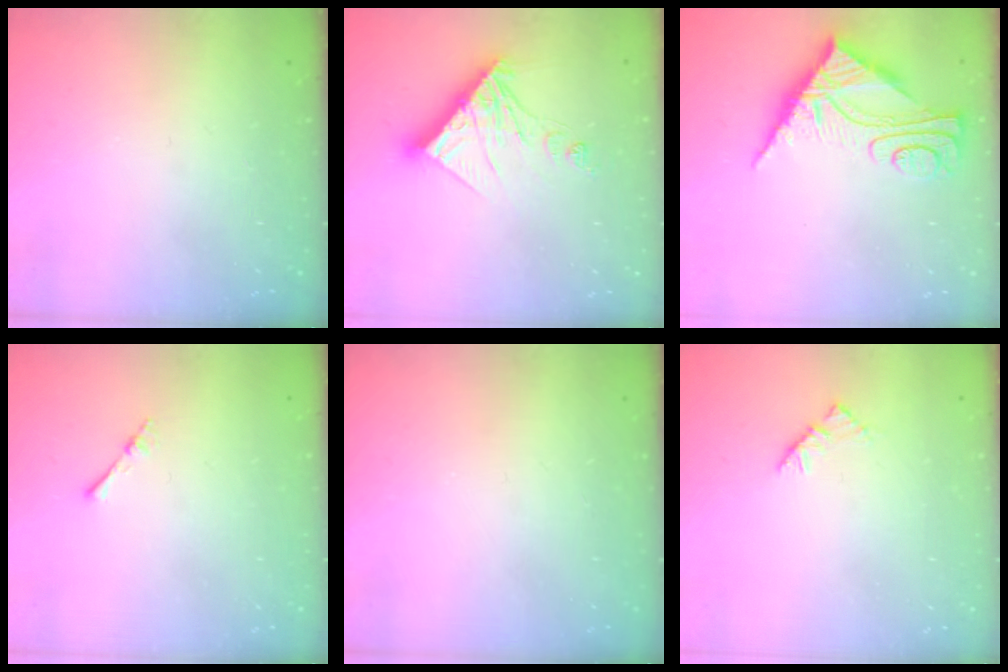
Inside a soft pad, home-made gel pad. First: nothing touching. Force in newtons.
{"total": 12.2, "press": 12.1, "slide": 0.9}
{"total": 8.8, "press": 8.8, "slide": 0.7}
{"total": 2.2, "press": 2.2, "slide": 0.3}
{"total": 0.0}
{"total": 2.9, "press": 2.8, "slide": 0.7}